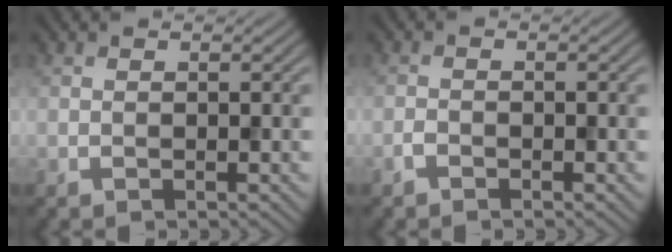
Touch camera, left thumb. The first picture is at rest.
{"total": 1.0, "force": [-0.8, 0.4, 0.4], "torque": [-0.008, 0.001, -0.019]}